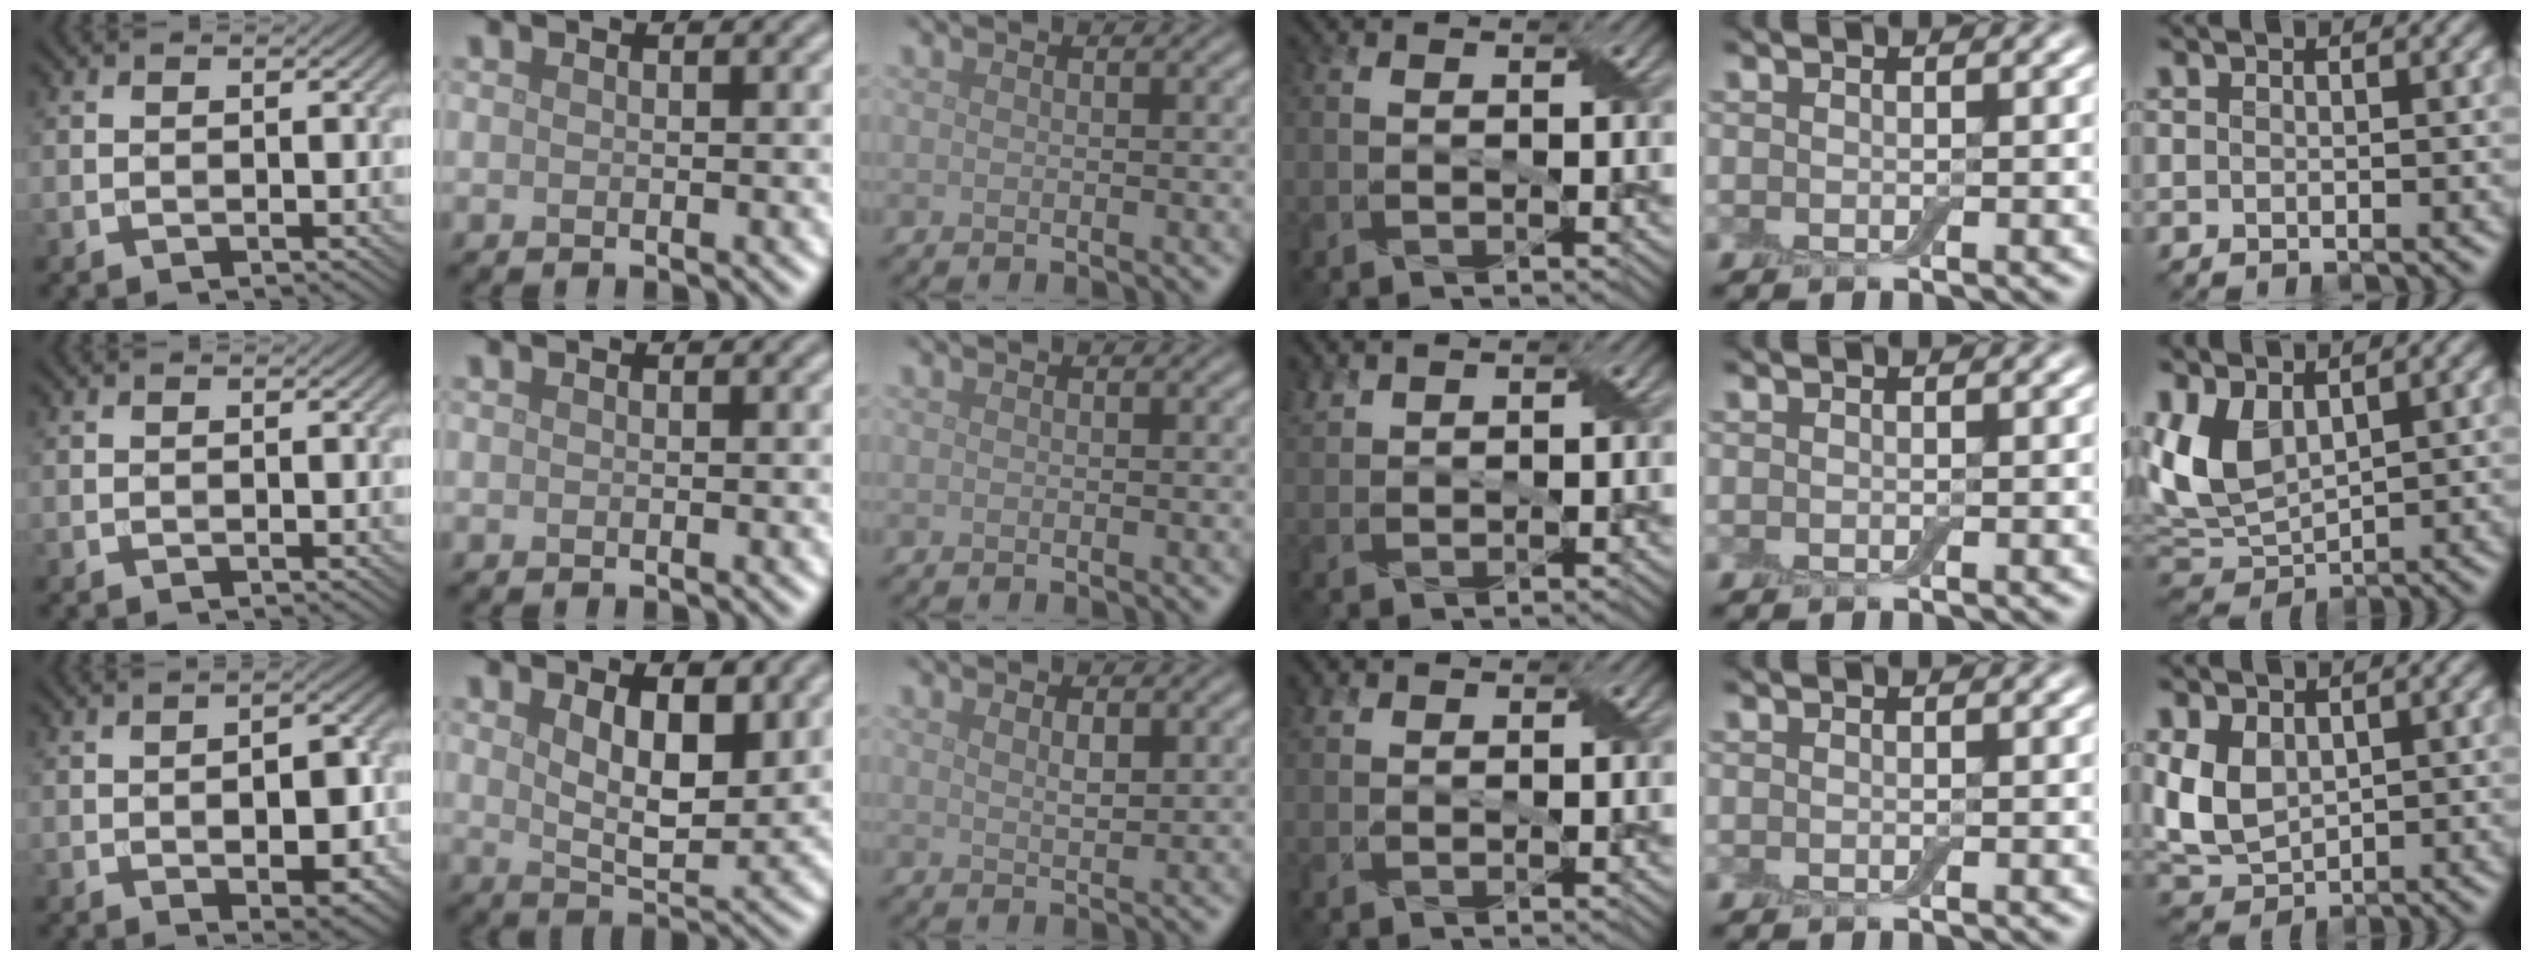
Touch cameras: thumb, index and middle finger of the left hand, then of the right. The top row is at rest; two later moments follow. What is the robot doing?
{"motion": "wrap", "object": "adhesive wrap"}